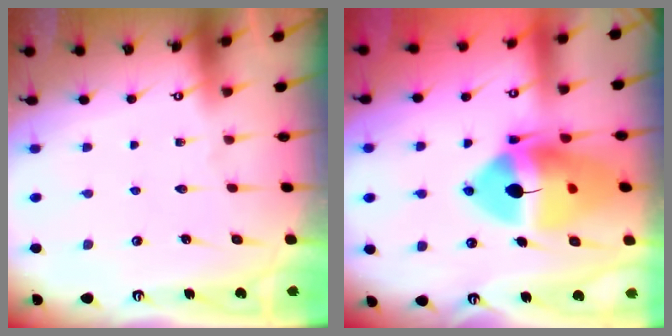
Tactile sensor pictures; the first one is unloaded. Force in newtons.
{"total": 19.6, "press": 19.5, "slide": 2.7}